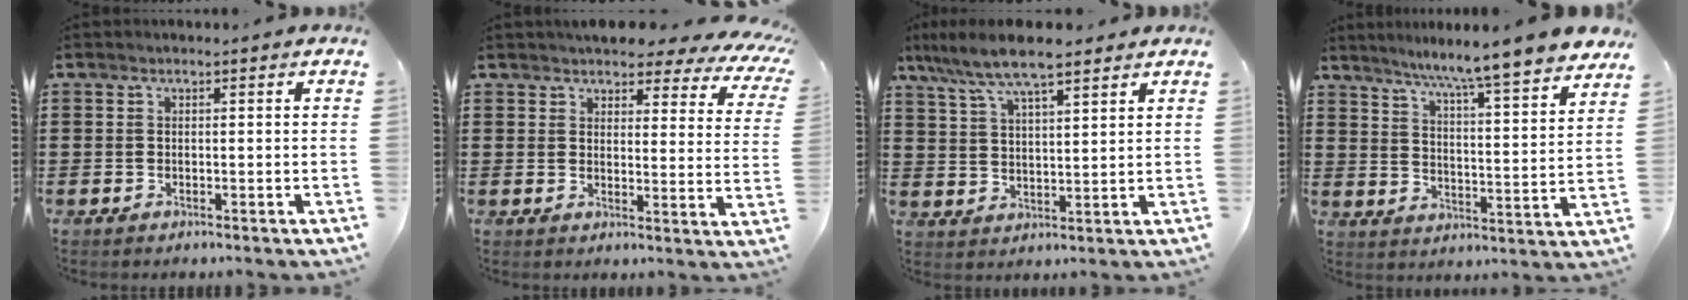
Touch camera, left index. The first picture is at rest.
{"total": 4.5, "force": [4.1, 1.2, 1.5], "torque": [-0.041, -0.023, 0.069]}
{"total": 8.2, "force": [6.6, 1.6, 4.6], "torque": [-0.108, -0.011, 0.119]}
{"total": 7.0, "force": [6.3, -1.3, 2.7], "torque": [-0.071, -0.058, 0.099]}